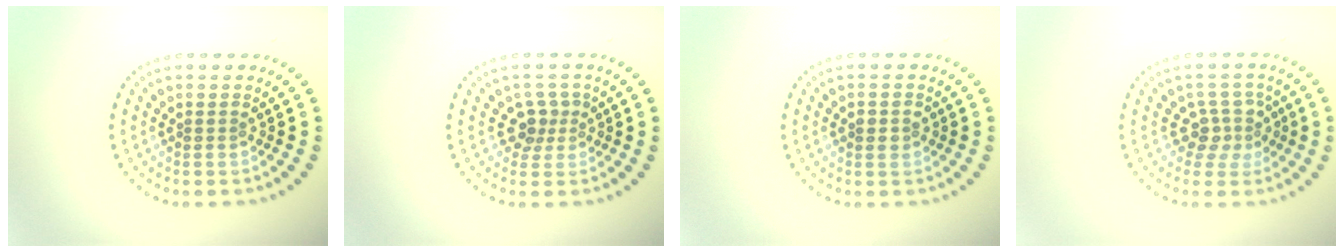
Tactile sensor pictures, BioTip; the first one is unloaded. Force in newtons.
{"total": 2.3, "press": 1.8, "slide": 1.4}
{"total": 1.4, "press": 1.3, "slide": 0.1}
{"total": 2.7, "press": 2.2, "slide": 1.6}